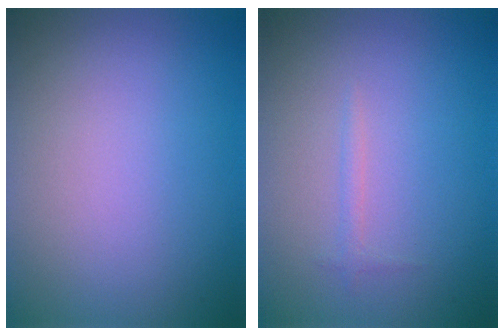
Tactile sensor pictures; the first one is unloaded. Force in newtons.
{"total": 0.7, "press": 0.7, "slide": 0.1}